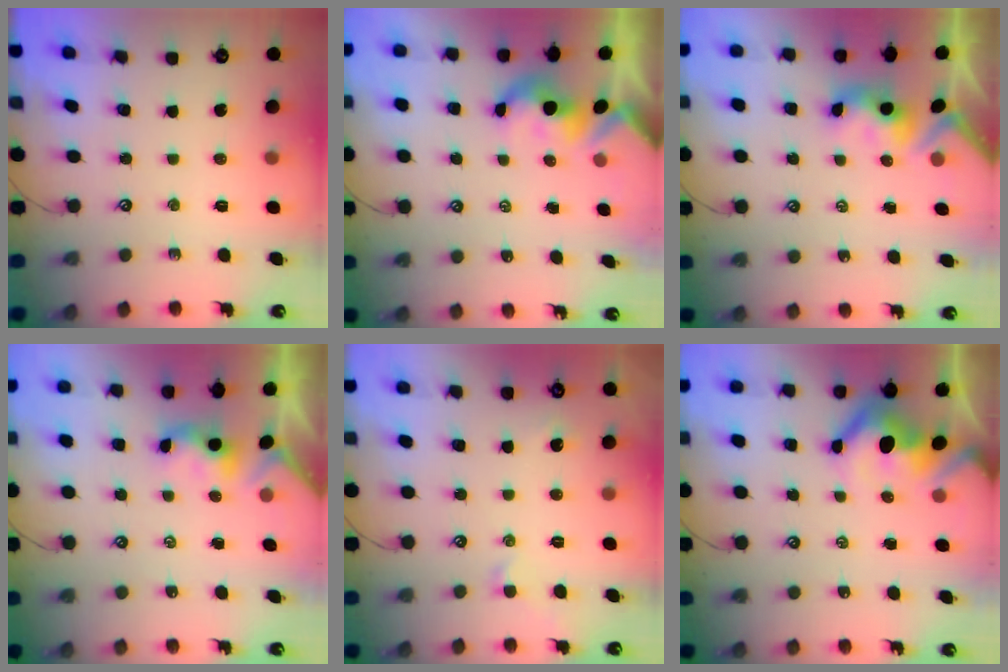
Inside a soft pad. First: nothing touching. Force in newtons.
{"total": 2.9, "press": 2.8, "slide": 0.6}
{"total": 3.3, "press": 3.3, "slide": 0.2}
{"total": 1.0, "press": 0.9, "slide": 0.4}
{"total": 0.7, "press": 0.4, "slide": 0.6}
{"total": 9.4, "press": 9.4, "slide": 1.2}